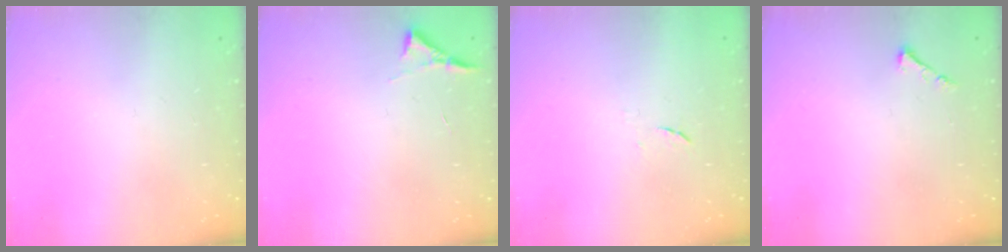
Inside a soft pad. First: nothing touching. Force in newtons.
{"total": 3.6, "press": 3.6, "slide": 0.5}
{"total": 4.3, "press": 4.2, "slide": 0.6}
{"total": 3.3, "press": 3.3, "slide": 0.6}